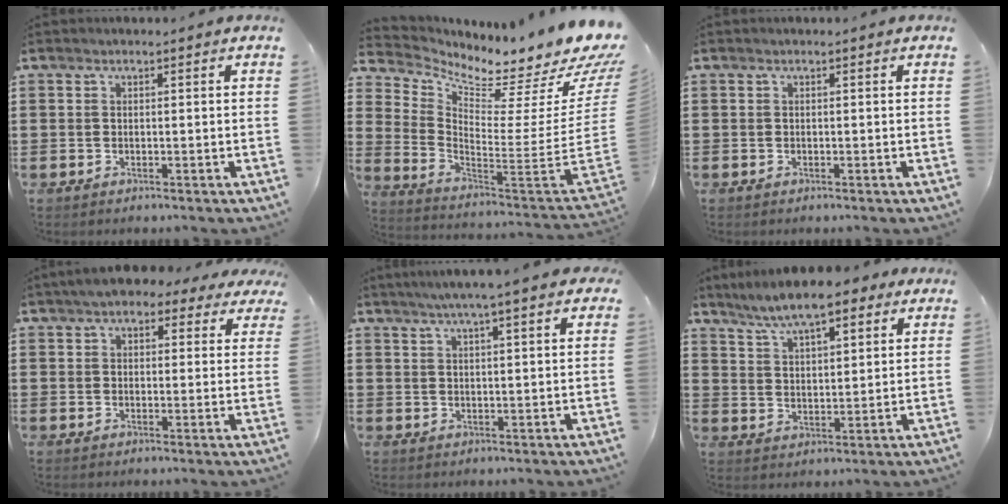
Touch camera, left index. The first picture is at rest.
{"total": 5.1, "force": [4.8, 0.3, 1.7], "torque": [-0.053, -0.078, 0.074]}
{"total": 0.0}
{"total": 4.7, "force": [3.8, 1.7, 2.1], "torque": [-0.048, 0.001, 0.068]}
{"total": 4.5, "force": [3.4, 0.4, 2.8], "torque": [-0.063, 0.002, 0.061]}
{"total": 8.5, "force": [7.2, 1.8, 4.0], "torque": [-0.099, -0.008, 0.133]}